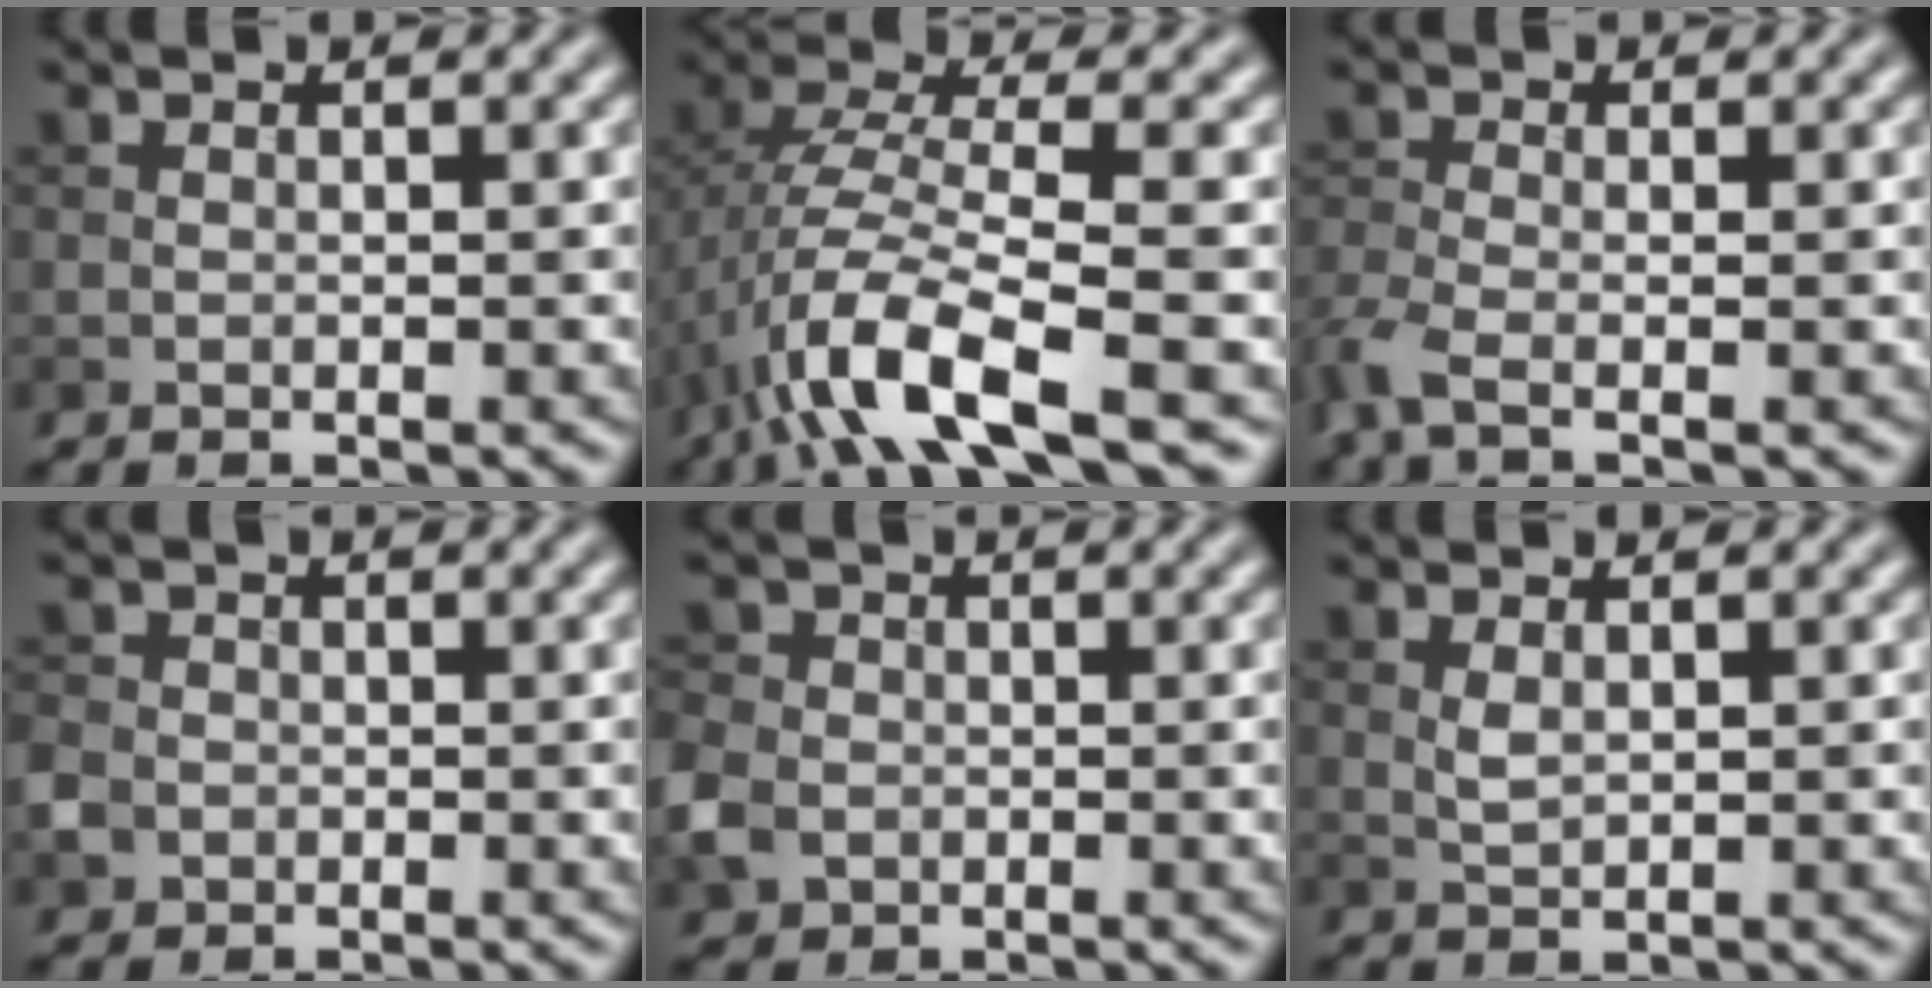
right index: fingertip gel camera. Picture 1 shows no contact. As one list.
[{"total": 9.2, "force": [-4.4, 2.6, 7.6], "torque": [-0.153, 0.008, -0.092]}, {"total": 3.7, "force": [-2.1, 1.4, 2.7], "torque": [-0.073, -0.017, -0.053]}, {"total": 2.4, "force": [-0.8, 2.1, 0.8], "torque": [-0.014, -0.003, -0.015]}, {"total": 3.8, "force": [-1.1, 3.2, 1.7], "torque": [-0.047, -0.003, -0.033]}, {"total": 1.2, "force": [0.4, 0.6, 1.0], "torque": [-0.029, -0.003, 0.014]}]